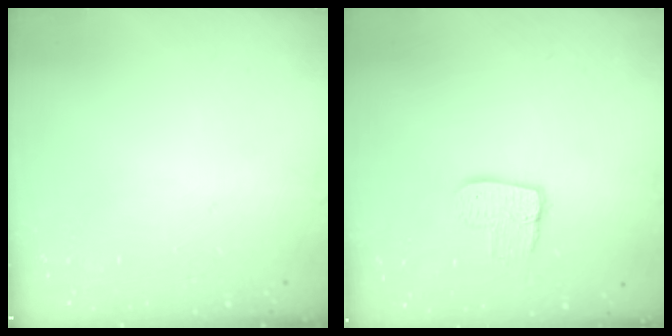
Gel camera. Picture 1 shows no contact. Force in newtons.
{"total": 8.9, "press": 8.8, "slide": 0.5}